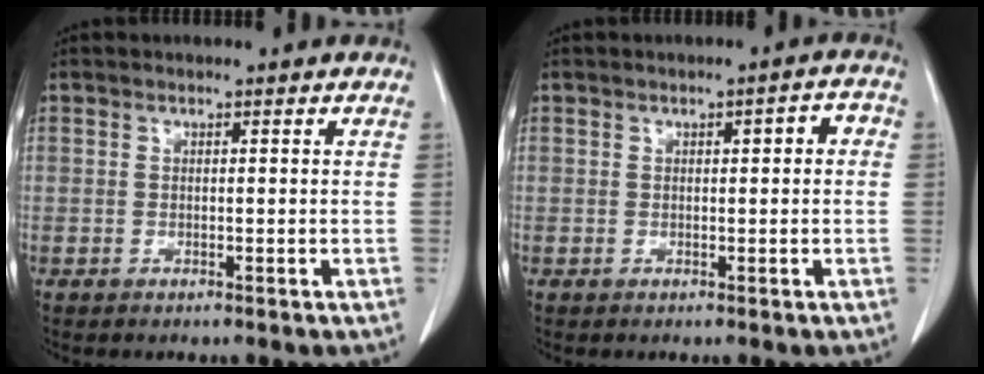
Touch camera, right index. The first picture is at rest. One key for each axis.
{"total": 2.5, "fx": 0.2, "fy": 0.9, "fz": 2.3, "tx": -0.028, "ty": 0.016, "tz": 0.000}